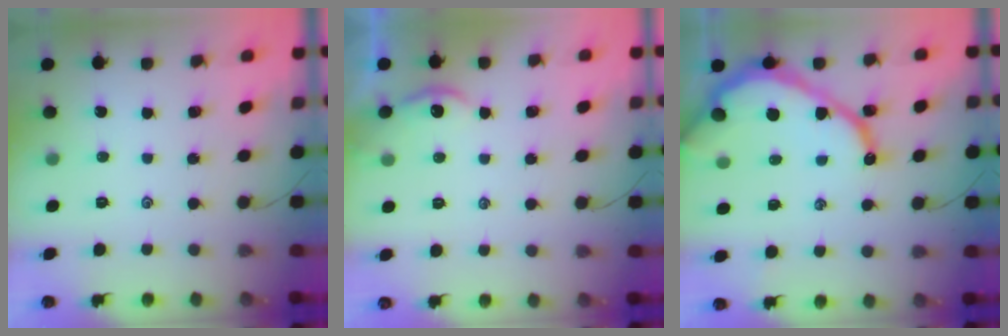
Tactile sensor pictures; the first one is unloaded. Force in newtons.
{"total": 2.5, "press": 2.5, "slide": 0.3}
{"total": 16.2, "press": 16.2, "slide": 1.5}